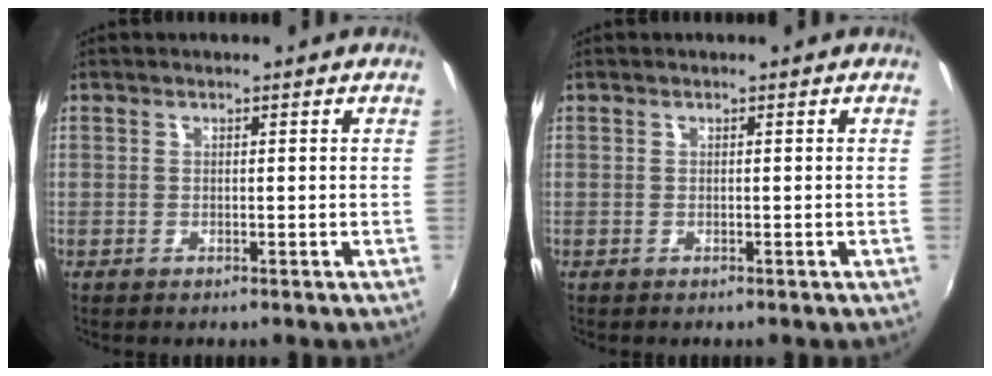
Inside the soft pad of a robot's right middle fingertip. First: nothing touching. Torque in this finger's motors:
{"motor_torque": [0.15, -0.12, 0.04, 0.01]}